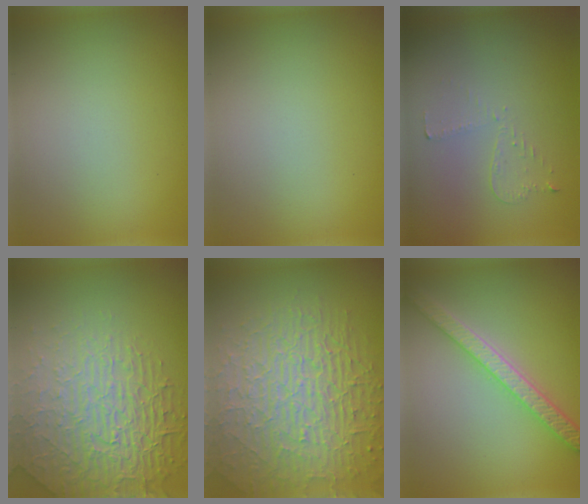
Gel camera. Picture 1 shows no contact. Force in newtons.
{"total": 0.0}
{"total": 0.9, "press": 0.8, "slide": 0.4}
{"total": 6.8, "press": 5.5, "slide": 4.1}
{"total": 10.0, "press": 6.5, "slide": 7.6}
{"total": 4.3, "press": 3.9, "slide": 1.9}